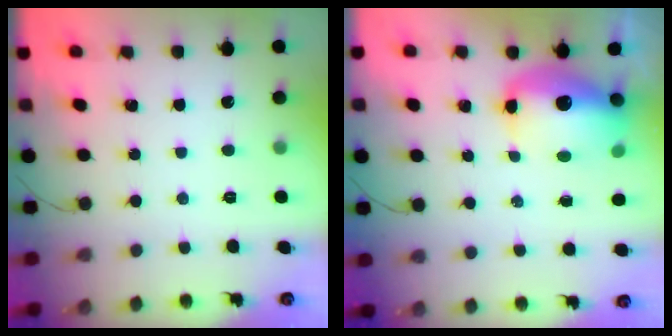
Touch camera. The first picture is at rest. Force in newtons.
{"total": 13.5, "press": 13.2, "slide": 3.1}